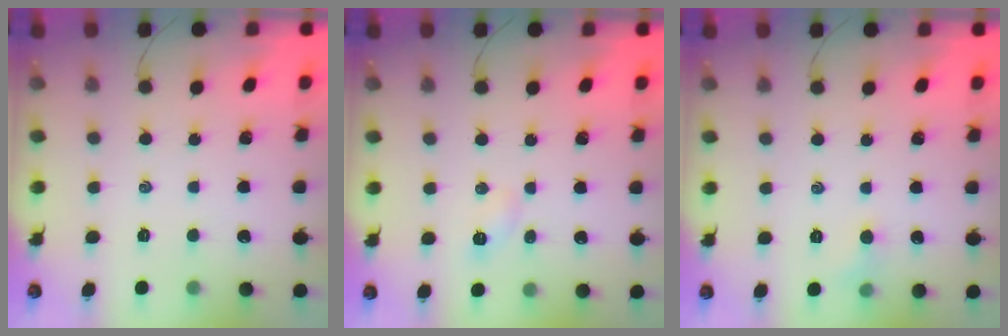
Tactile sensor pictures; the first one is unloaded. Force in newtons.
{"total": 2.9, "press": 2.8, "slide": 0.8}
{"total": 4.4, "press": 4.2, "slide": 1.3}